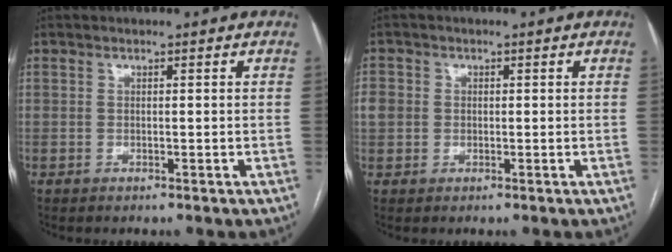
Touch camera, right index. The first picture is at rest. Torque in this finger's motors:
{"motor_torque": [0.40, 0.27, 0.22, 0.04]}